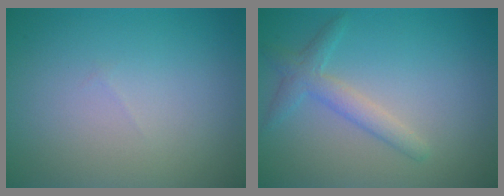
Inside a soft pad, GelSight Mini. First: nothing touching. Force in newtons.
{"total": 2.4, "press": 2.4, "slide": 0.0}